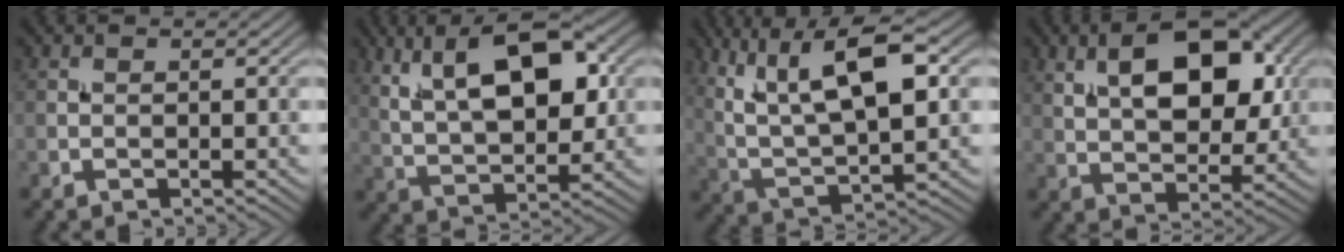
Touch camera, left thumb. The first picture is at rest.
{"total": 13.2, "force": [5.3, 5.7, 10.6], "torque": [-0.183, 0.010, 0.087]}
{"total": 14.1, "force": [5.6, 5.1, 11.9], "torque": [-0.234, 0.012, 0.104]}
{"total": 11.5, "force": [3.7, 5.9, 9.1], "torque": [-0.147, 0.011, 0.060]}